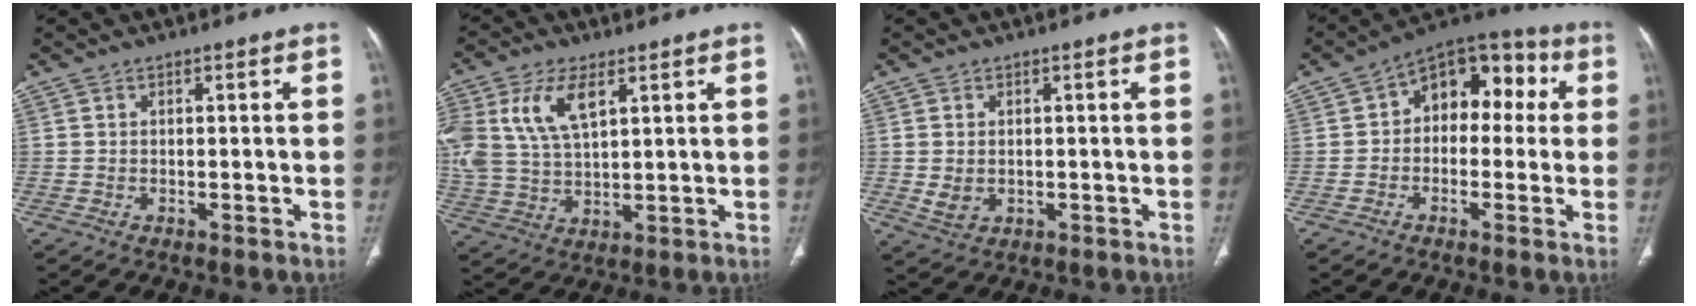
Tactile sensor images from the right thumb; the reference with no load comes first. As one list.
[{"total": 13.5, "force": [5.4, 7.2, 10.2], "torque": [-0.222, -0.007, 0.111]}, {"total": 3.4, "force": [0.0, 2.6, 2.2], "torque": [-0.040, -0.004, 0.010]}, {"total": 12.5, "force": [1.7, 8.3, 9.1], "torque": [-0.072, 0.042, 0.007]}]